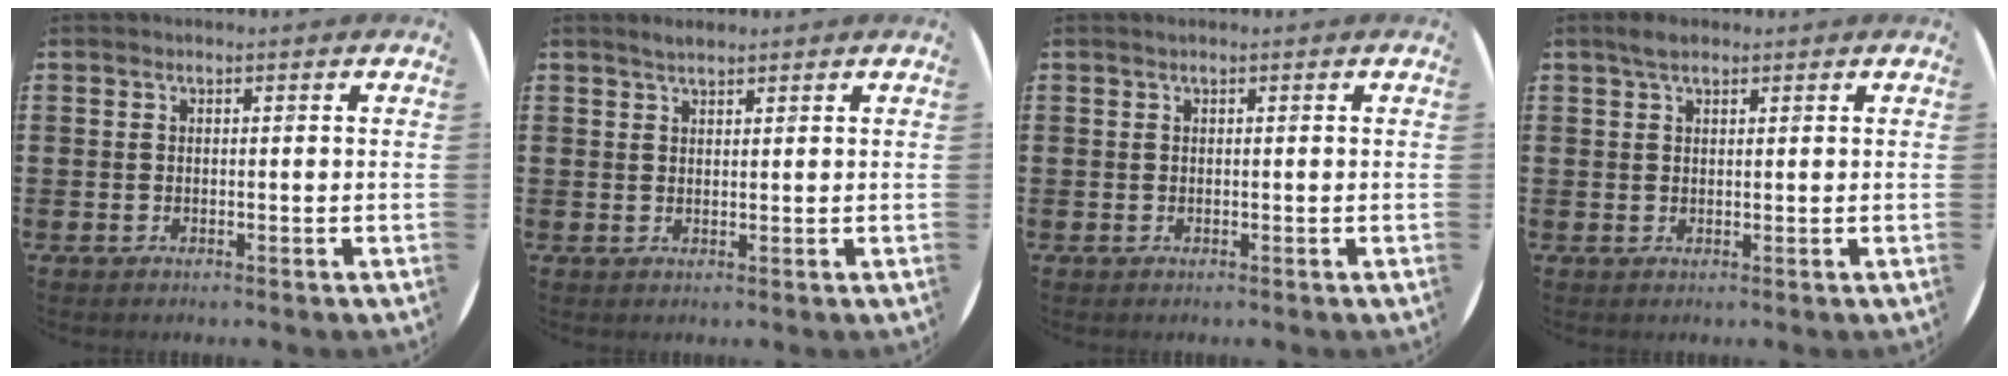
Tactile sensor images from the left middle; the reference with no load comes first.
{"total": 1.7, "force": [1.6, 0.3, 0.6], "torque": [-0.012, 0.004, 0.028]}
{"total": 0.0}
{"total": 2.2, "force": [1.6, 0.9, 1.2], "torque": [-0.017, 0.003, 0.027]}